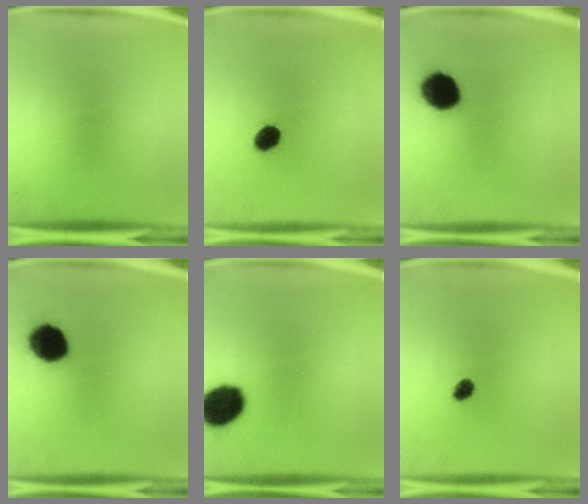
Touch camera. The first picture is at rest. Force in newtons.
{"total": 4.7}
{"total": 11.1}
{"total": 11.1}
{"total": 13.4}
{"total": 2.2}